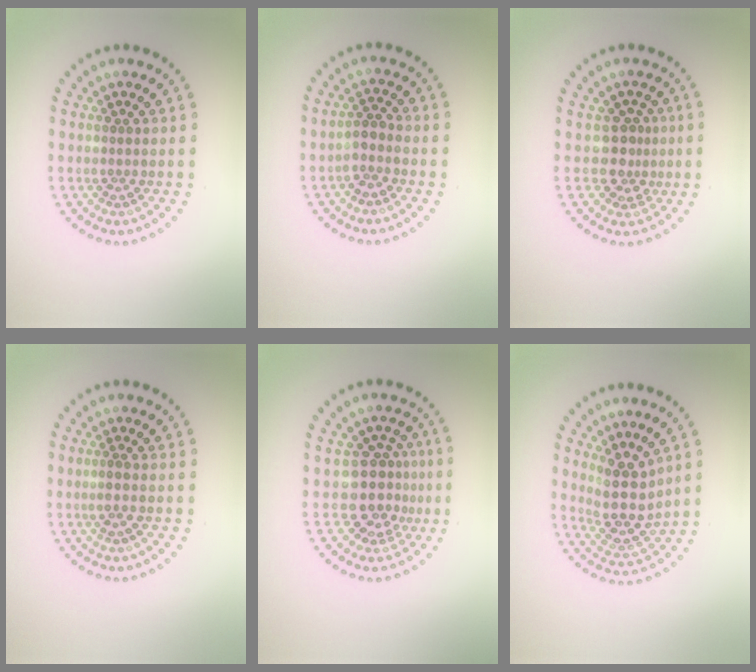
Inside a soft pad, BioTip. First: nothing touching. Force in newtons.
{"total": 2.0, "press": 1.6, "slide": 1.2}
{"total": 2.6, "press": 2.0, "slide": 1.6}
{"total": 0.8, "press": 0.5, "slide": 0.6}
{"total": 3.8, "press": 2.9, "slide": 2.5}
{"total": 4.3, "press": 3.6, "slide": 2.5}